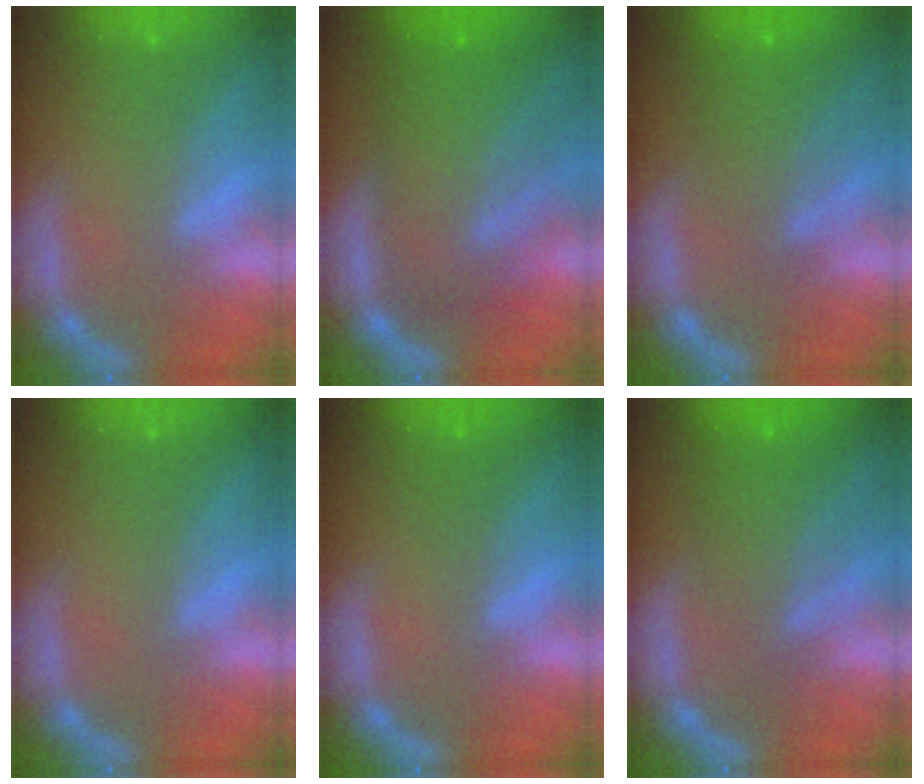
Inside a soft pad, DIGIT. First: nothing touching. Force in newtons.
{"total": 10.1}
{"total": 5.1}
{"total": 0.0}
{"total": 1.0}
{"total": 5.5}